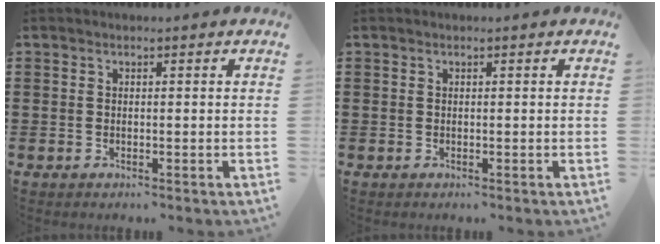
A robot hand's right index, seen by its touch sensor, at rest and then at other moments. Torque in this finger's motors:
{"motor_torque": [0.61, 1.53, 0.00, 0.00]}